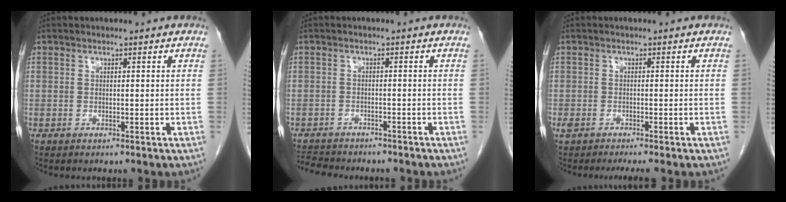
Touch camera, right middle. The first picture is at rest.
{"total": 7.1, "force": [-6.5, 2.0, 2.1], "torque": [-0.043, -0.003, -0.094]}
{"total": 3.7, "force": [-2.9, 0.4, 2.3], "torque": [-0.039, -0.004, -0.046]}